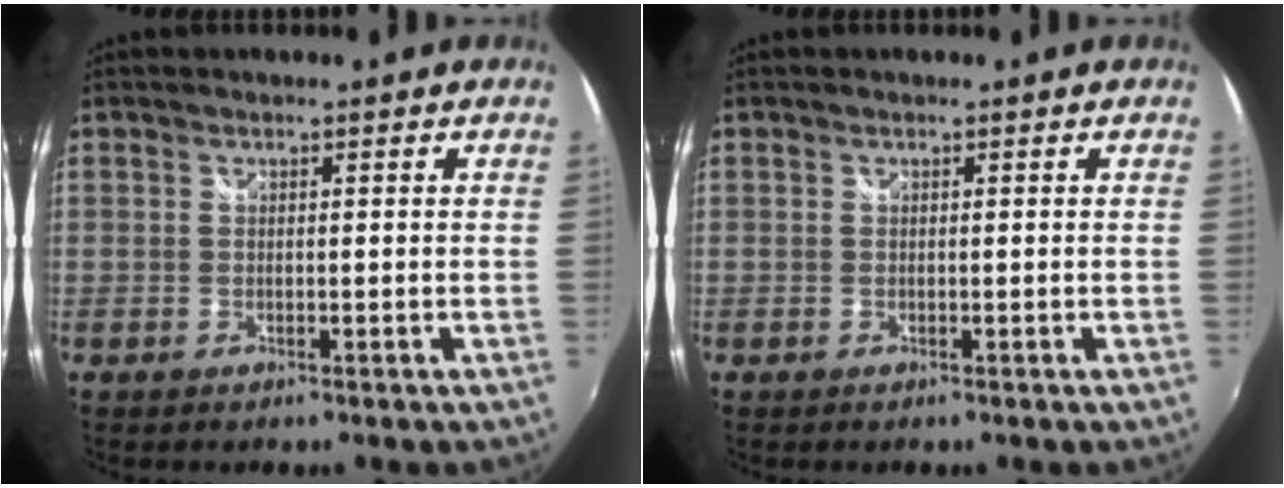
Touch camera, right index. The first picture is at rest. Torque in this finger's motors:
{"motor_torque": [0.07, 0.07, 0.00, 0.00]}